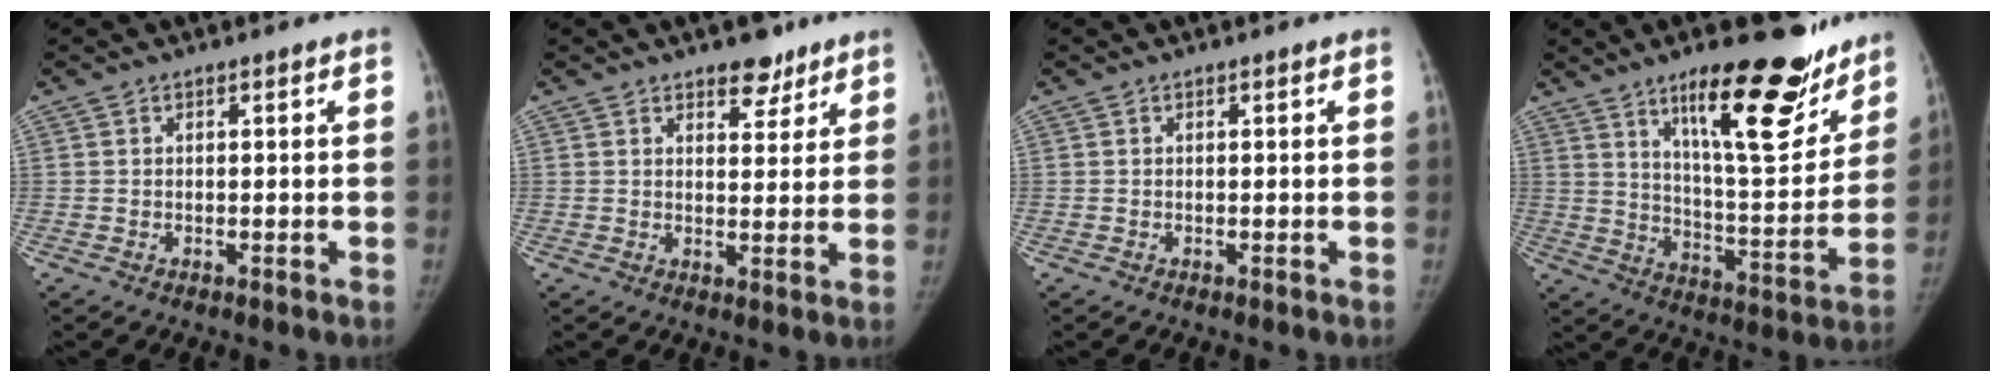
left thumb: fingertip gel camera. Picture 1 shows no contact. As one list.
[{"total": 5.4, "force": [3.9, 2.8, 2.4], "torque": [-0.005, -0.024, 0.057]}, {"total": 0.0}, {"total": 22.3, "force": [14.4, 6.6, 15.7], "torque": [-0.182, -0.085, 0.224]}]